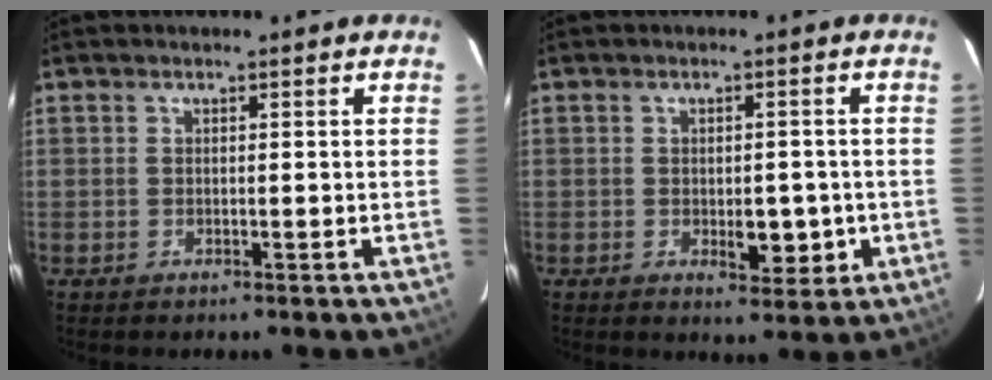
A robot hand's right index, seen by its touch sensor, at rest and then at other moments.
{"total": 5.1, "force": [-1.2, 2.4, 4.3], "torque": [-0.053, -0.003, -0.005]}